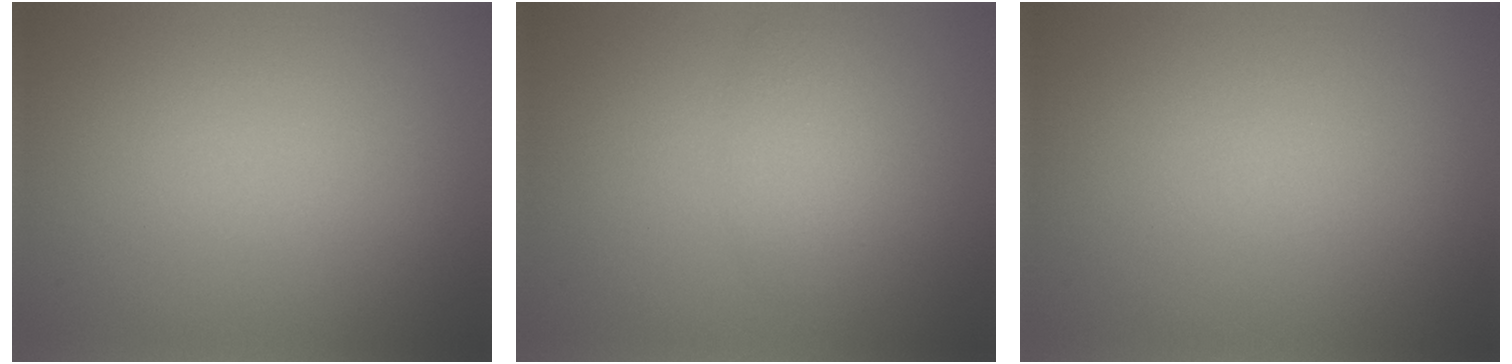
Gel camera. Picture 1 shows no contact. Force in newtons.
{"total": 2.3, "press": 2.3, "slide": 0.0}
{"total": 0.0}